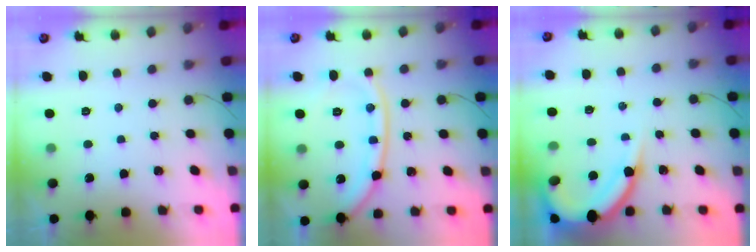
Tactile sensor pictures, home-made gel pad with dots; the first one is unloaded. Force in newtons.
{"total": 13.0, "press": 12.9, "slide": 1.6}
{"total": 10.6, "press": 10.6, "slide": 0.8}